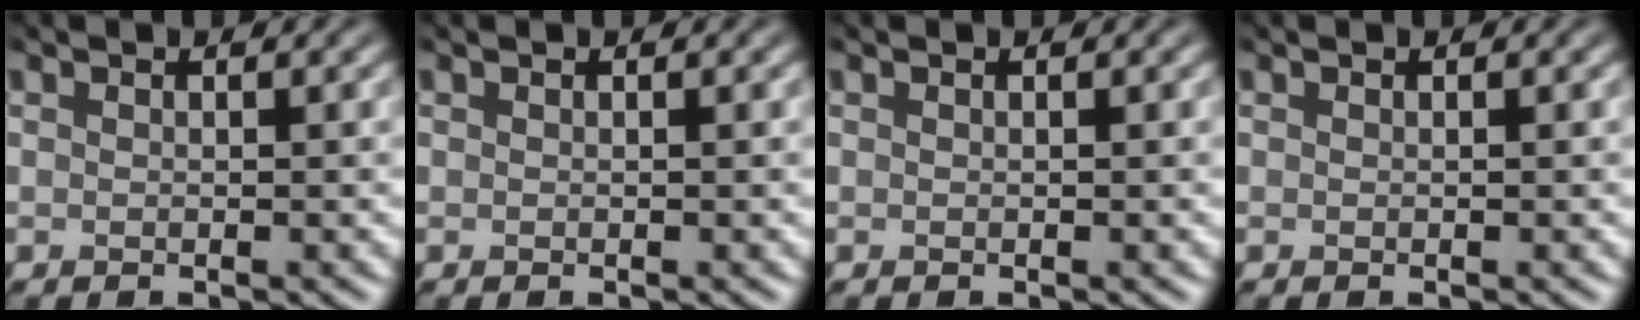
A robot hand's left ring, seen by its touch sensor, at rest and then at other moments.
{"total": 0.0}
{"total": 0.0}
{"total": 0.0}